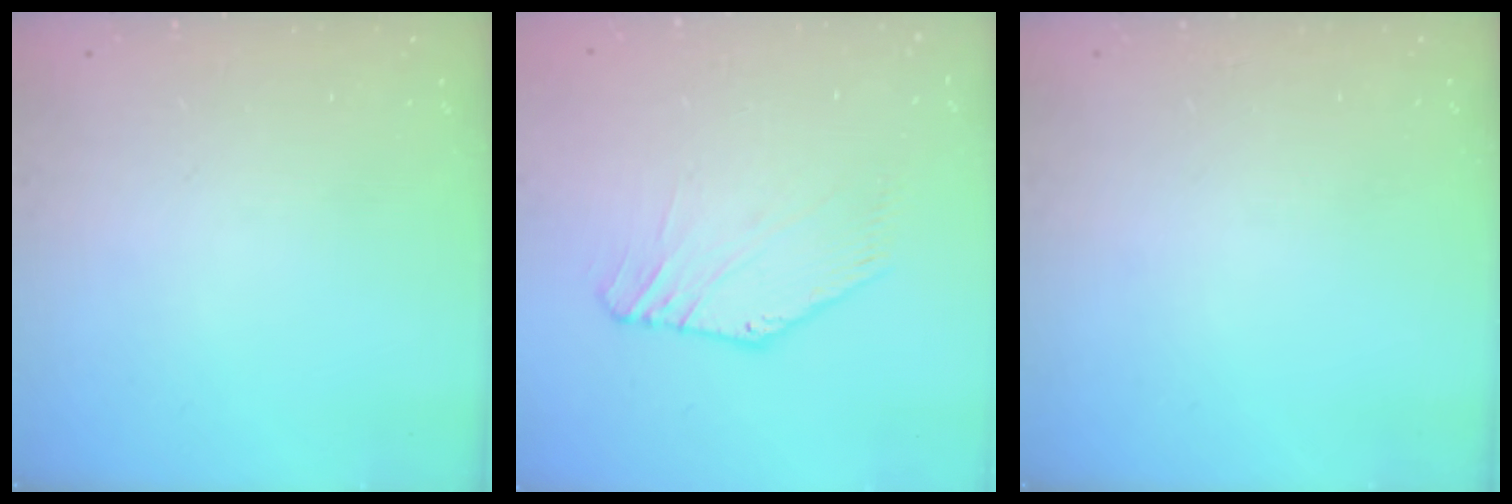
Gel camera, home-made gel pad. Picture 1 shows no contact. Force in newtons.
{"total": 2.9, "press": 2.9, "slide": 0.1}
{"total": 0.0}